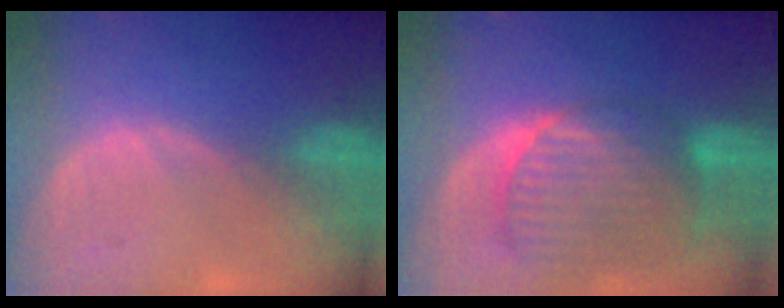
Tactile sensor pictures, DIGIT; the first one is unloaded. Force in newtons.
{"total": 10.5, "press": 8.9, "slide": 5.5}